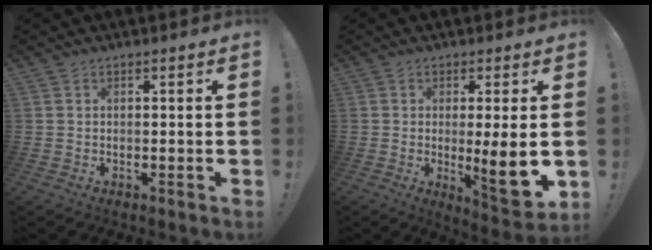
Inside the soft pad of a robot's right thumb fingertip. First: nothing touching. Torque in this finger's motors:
{"motor_torque": [0.19, 0.27, 0.61, 0.43, 0.07]}